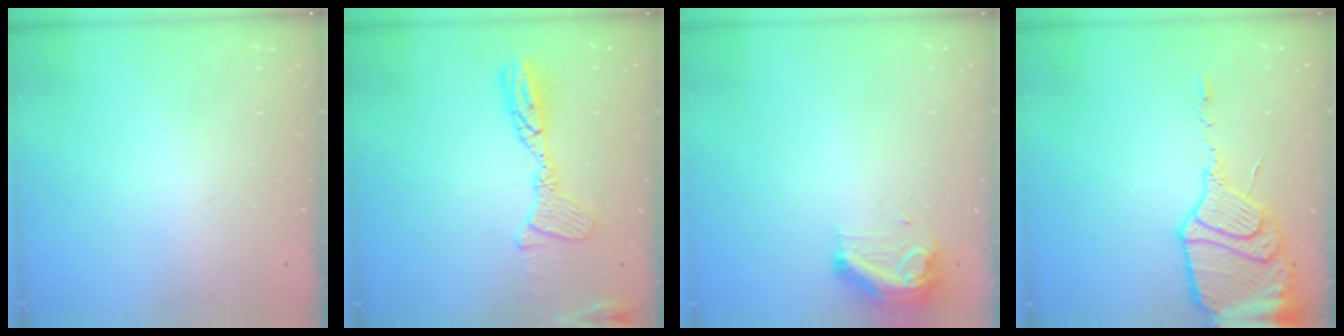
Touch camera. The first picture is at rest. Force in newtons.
{"total": 13.5, "press": 13.5, "slide": 1.3}
{"total": 9.8, "press": 9.8, "slide": 0.5}
{"total": 19.2, "press": 19.1, "slide": 1.6}